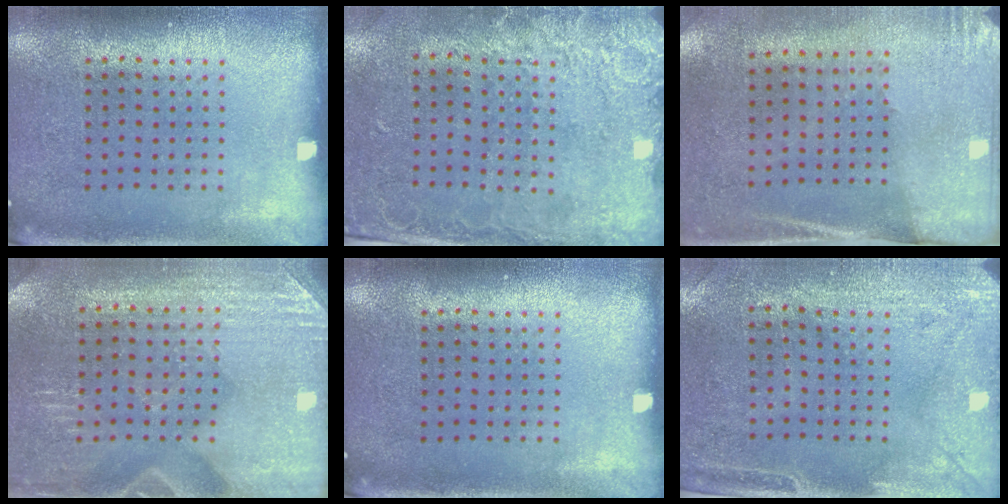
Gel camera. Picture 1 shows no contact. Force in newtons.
{"total": 2.6, "press": 2.0, "slide": 1.7}
{"total": 2.7, "press": 2.3, "slide": 1.4}
{"total": 2.9, "press": 2.9, "slide": 0.3}
{"total": 0.0}
{"total": 3.0, "press": 2.4, "slide": 1.8}